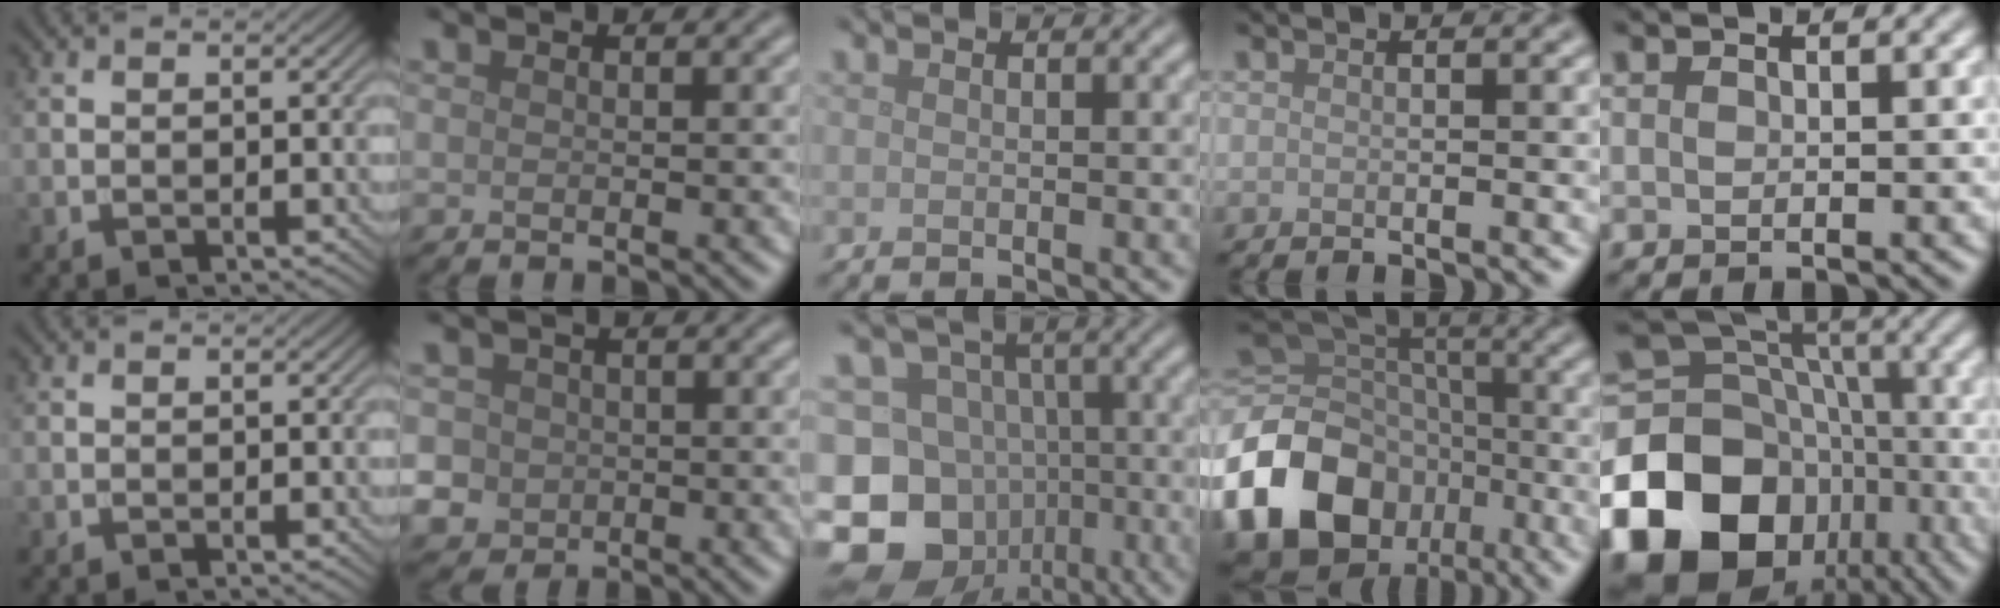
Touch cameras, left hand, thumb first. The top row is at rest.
{"index": {"total": 5.0, "force": [-0.3, 4.7, 1.6], "torque": [-0.023, 0.015, -0.022]}, "middle": {"total": 17.5, "force": [-7.0, 14.7, 6.3], "torque": [-0.142, -0.027, -0.119]}, "ring": {"total": 21.3, "force": [-10.4, 16.2, 9.2], "torque": [-0.196, -0.037, -0.181]}, "little": {"total": 20.0, "force": [-8.6, 15.3, 9.6], "torque": [-0.203, -0.022, -0.137]}}